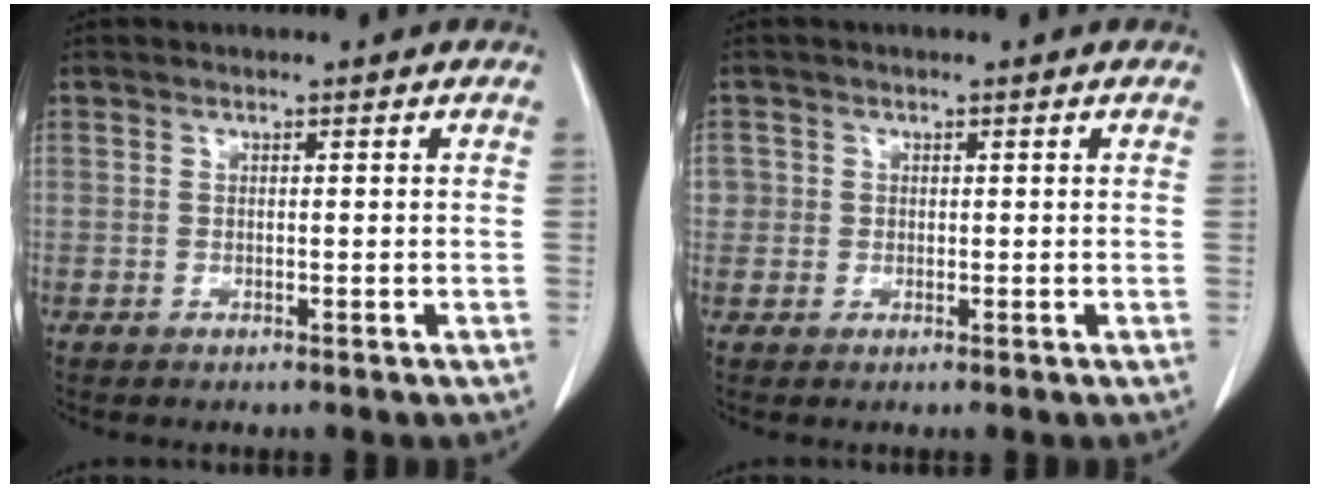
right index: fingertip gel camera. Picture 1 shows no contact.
{"total": 2.0, "force": [0.2, 2.0, 0.1], "torque": [0.012, 0.004, 0.002]}